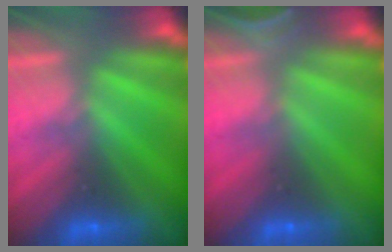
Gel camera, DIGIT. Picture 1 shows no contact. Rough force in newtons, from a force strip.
{"total": 2.5}